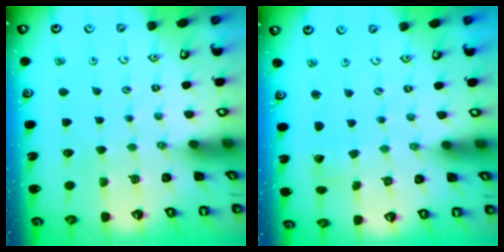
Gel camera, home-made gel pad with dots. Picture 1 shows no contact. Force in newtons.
{"total": 0.0}